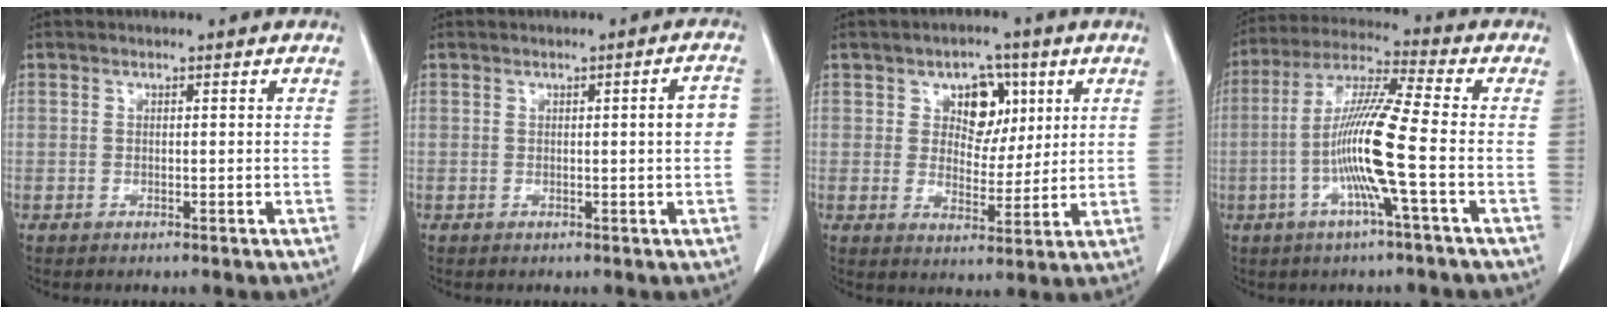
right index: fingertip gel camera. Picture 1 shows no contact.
{"total": 3.0, "force": [0.1, 0.1, 3.0], "torque": [-0.038, 0.003, 0.000]}
{"total": 6.9, "force": [2.8, 4.7, 4.3], "torque": [-0.056, 0.013, 0.046]}
{"total": 11.8, "force": [-2.7, -0.8, 11.5], "torque": [-0.227, 0.000, -0.061]}